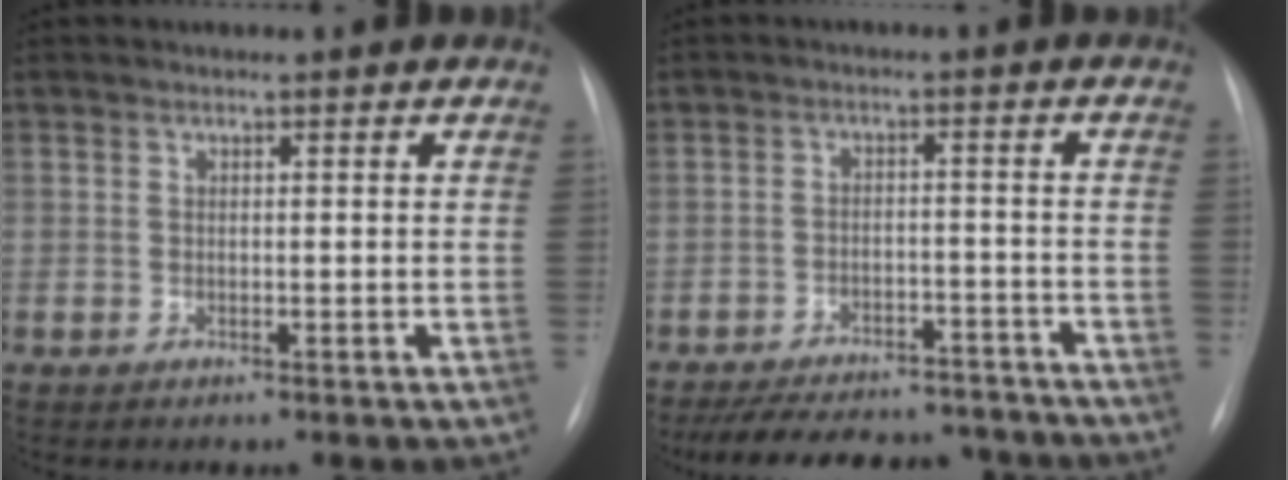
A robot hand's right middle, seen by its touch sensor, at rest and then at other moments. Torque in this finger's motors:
{"motor_torque": [1.03, -1.11, 0.29, 0.05]}